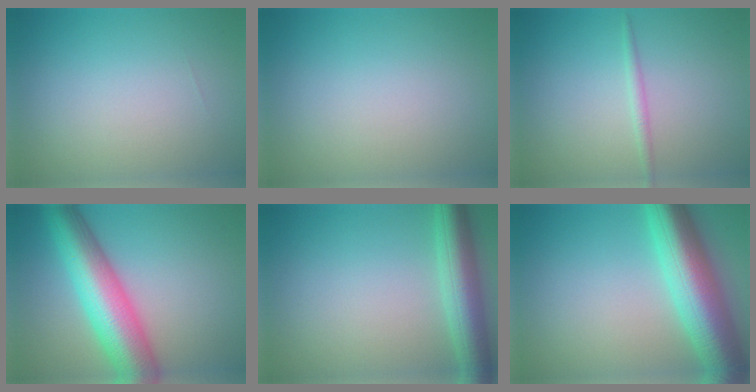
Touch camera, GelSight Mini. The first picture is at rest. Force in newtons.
{"total": 0.0}
{"total": 1.0, "press": 1.0, "slide": 0.0}
{"total": 9.9, "press": 9.9, "slide": 0.2}
{"total": 5.7, "press": 5.7, "slide": 0.3}
{"total": 10.0, "press": 10.0, "slide": 0.2}